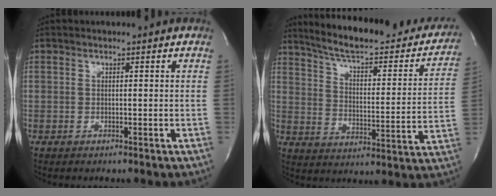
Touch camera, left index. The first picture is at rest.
{"total": 25.6, "force": [22.0, 5.8, 11.6], "torque": [-0.161, -0.037, 0.281]}